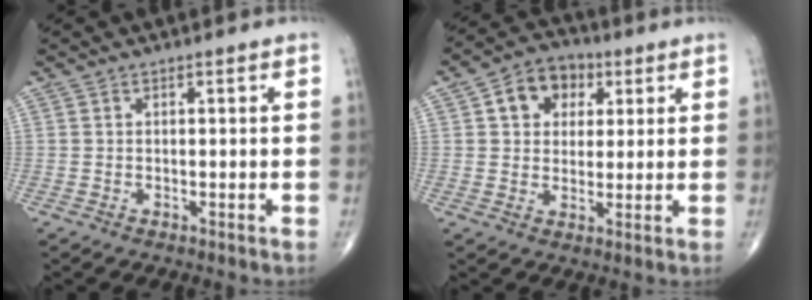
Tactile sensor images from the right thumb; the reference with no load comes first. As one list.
[{"total": 9.1, "force": [3.1, 7.1, 4.9], "torque": [-0.042, 0.002, 0.042]}]